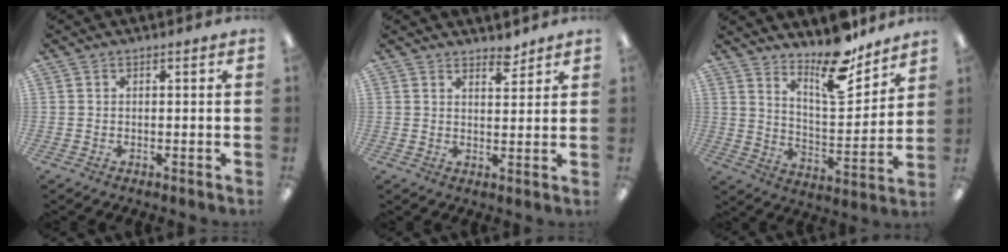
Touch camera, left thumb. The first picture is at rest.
{"total": 3.6, "force": [3.3, 1.2, 1.0], "torque": [0.000, -0.024, 0.055]}
{"total": 15.2, "force": [12.3, 5.0, 7.5], "torque": [-0.105, -0.092, 0.211]}